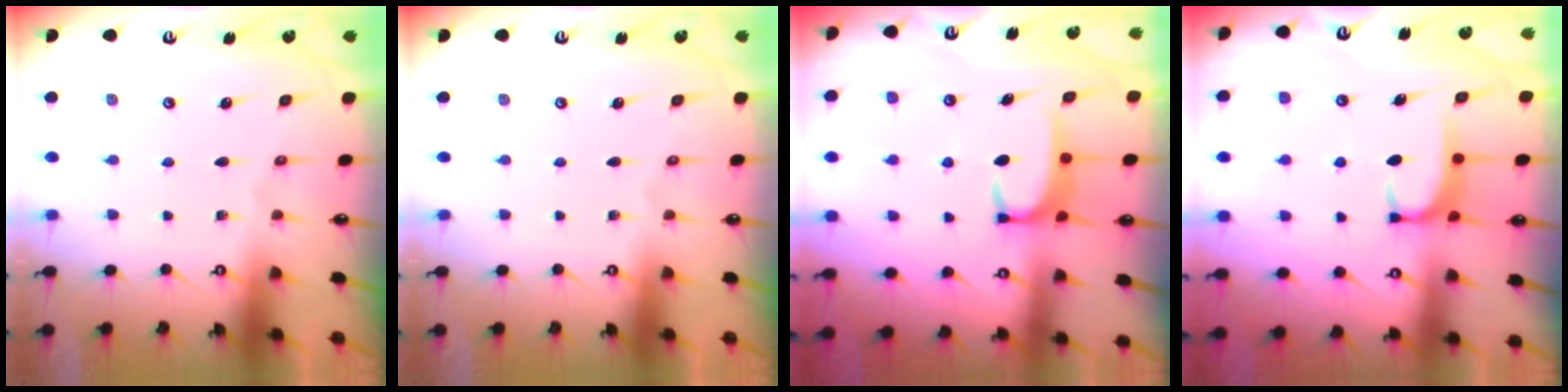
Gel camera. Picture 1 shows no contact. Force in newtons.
{"total": 0.0}
{"total": 3.0, "press": 2.9, "slide": 0.6}
{"total": 1.9, "press": 1.8, "slide": 0.5}